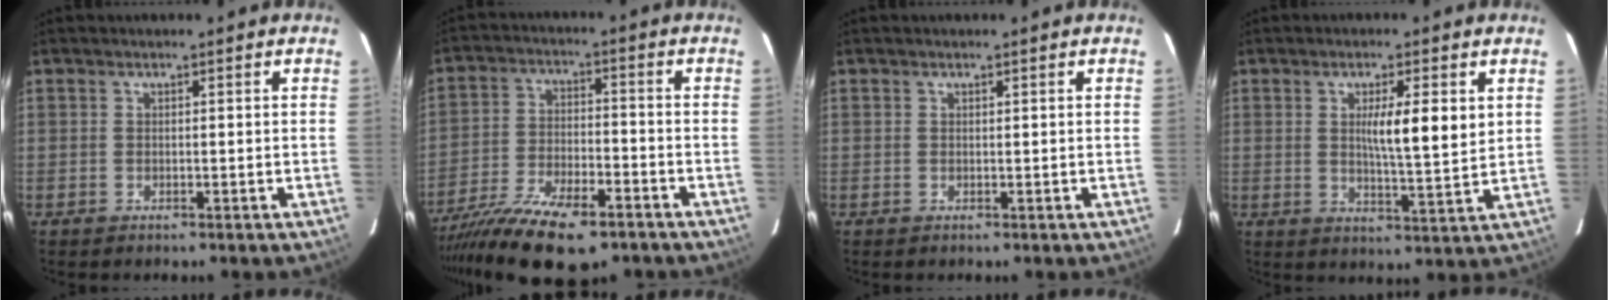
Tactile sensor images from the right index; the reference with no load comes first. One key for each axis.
{"total": 14.5, "fx": -10.9, "fy": 4.0, "fz": 8.7, "tx": -0.162, "ty": -0.018, "tz": -0.188}
{"total": 0.0}
{"total": 7.5, "fx": 2.0, "fy": 0.8, "fz": 7.2, "tx": -0.116, "ty": -0.007, "tz": 0.031}